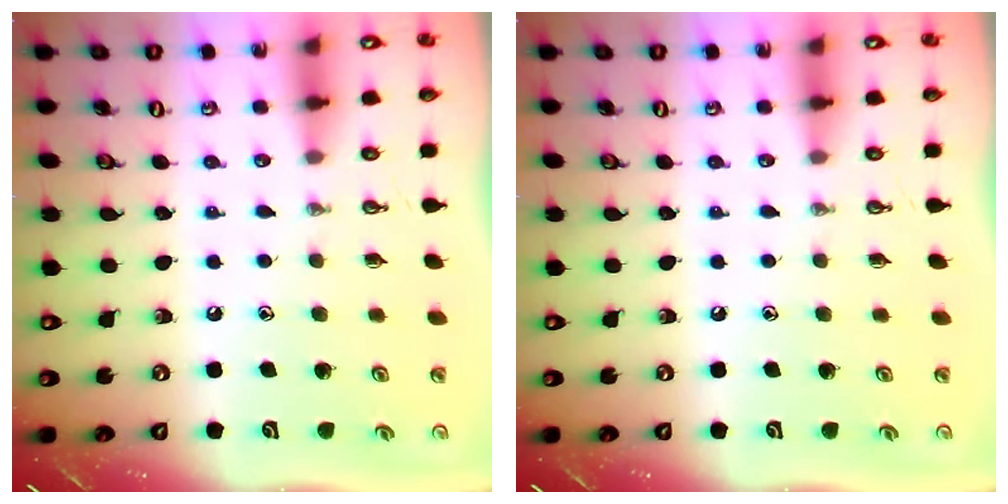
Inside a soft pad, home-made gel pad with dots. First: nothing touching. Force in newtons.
{"total": 0.0}